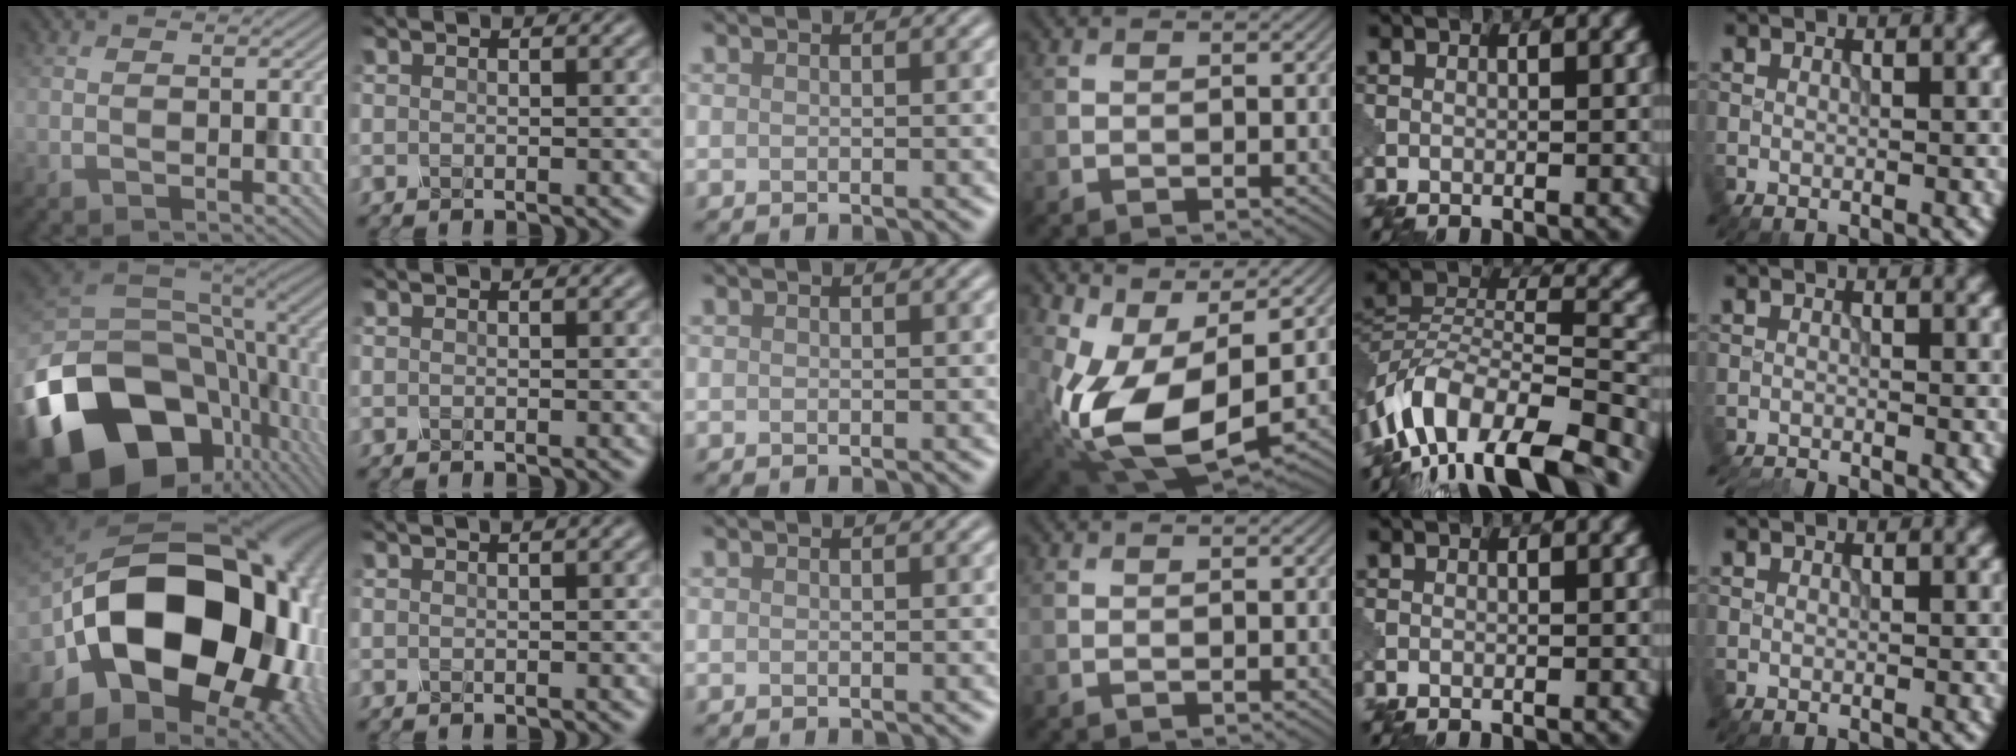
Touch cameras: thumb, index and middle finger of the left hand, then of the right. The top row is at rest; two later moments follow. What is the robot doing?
{"motion": "shake", "object": "sieve"}